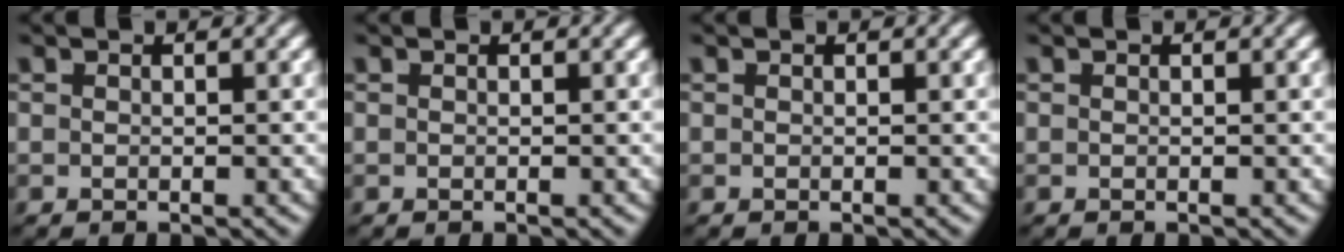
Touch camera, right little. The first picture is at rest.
{"total": 0.0}
{"total": 0.0}
{"total": 0.0}